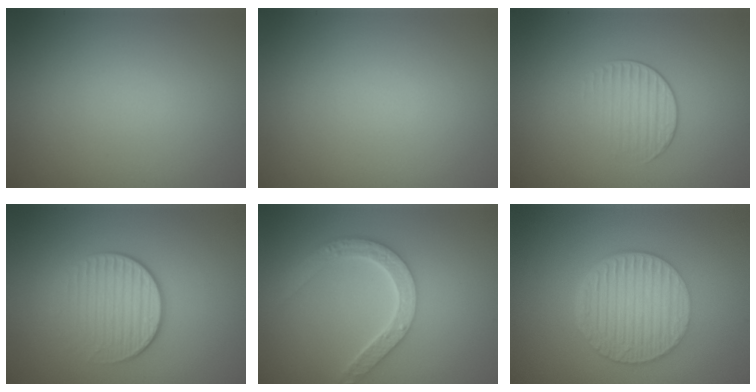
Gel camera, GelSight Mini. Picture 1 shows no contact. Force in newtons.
{"total": 0.0}
{"total": 1.7, "press": 1.0, "slide": 1.4}
{"total": 3.6, "press": 2.6, "slide": 2.5}
{"total": 4.6, "press": 3.6, "slide": 2.8}
{"total": 6.7, "press": 4.6, "slide": 4.8}